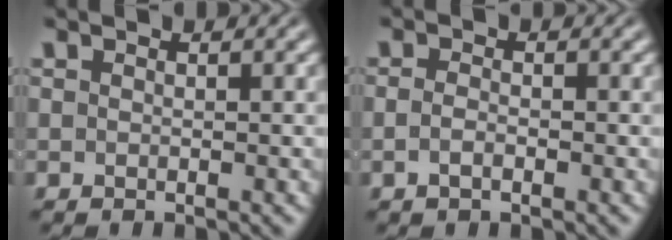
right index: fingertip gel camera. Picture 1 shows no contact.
{"total": 1.0, "force": [-0.7, -0.2, 0.7], "torque": [-0.014, -0.007, -0.009]}